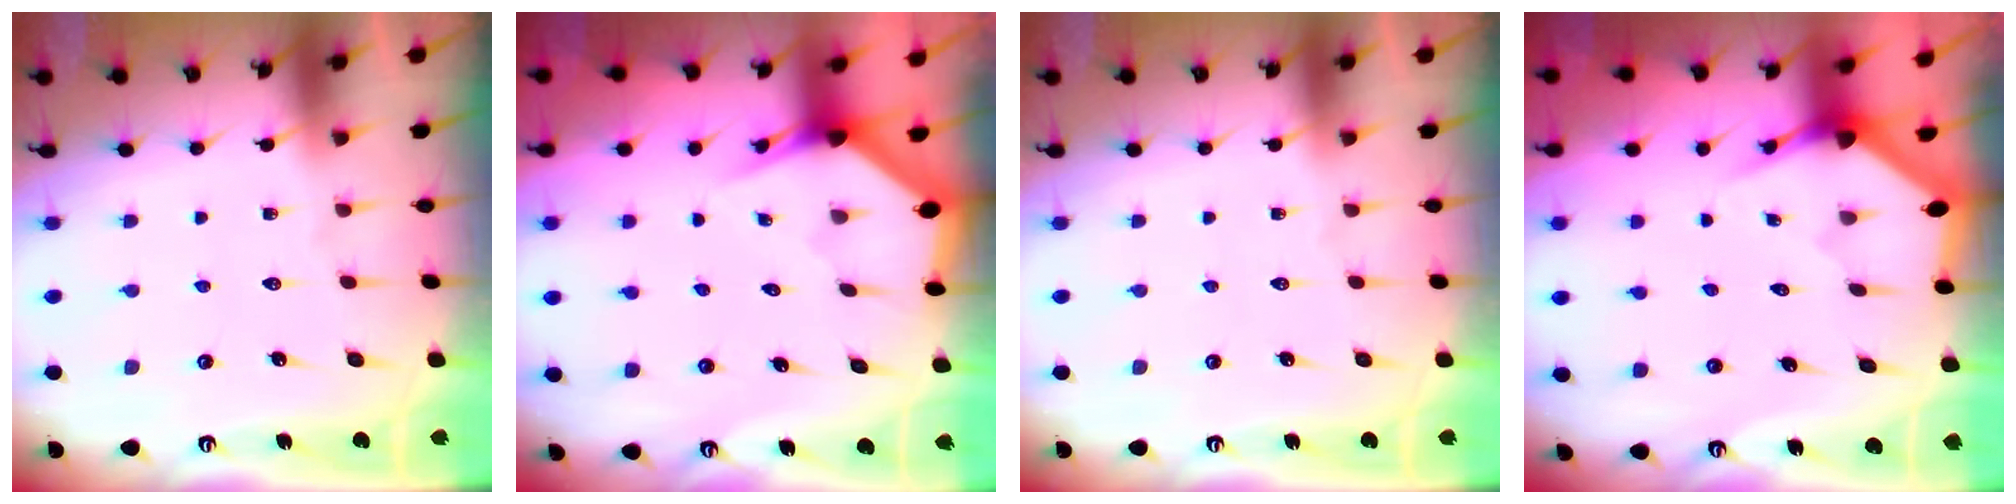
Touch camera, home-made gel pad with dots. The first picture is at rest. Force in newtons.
{"total": 2.9, "press": 2.9, "slide": 0.2}
{"total": 0.0}
{"total": 3.4, "press": 3.4, "slide": 0.2}